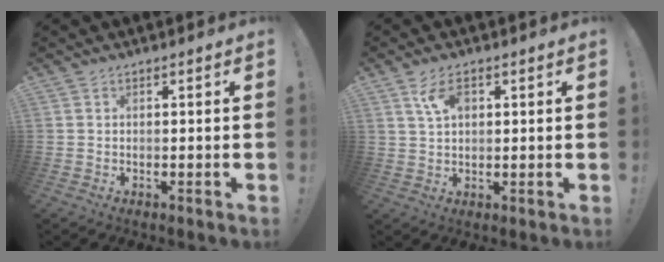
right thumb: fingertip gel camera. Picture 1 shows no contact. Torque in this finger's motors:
{"motor_torque": [-0.01, 0.03, -0.08, 0.20, 0.17]}